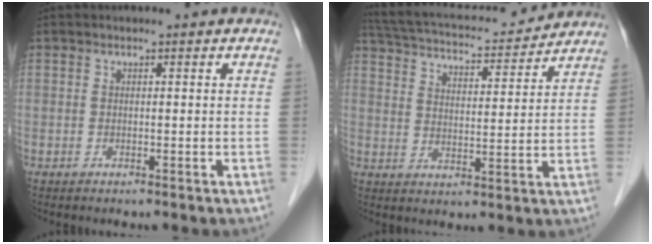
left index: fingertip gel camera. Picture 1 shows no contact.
{"total": 16.0, "force": [14.8, 3.0, 5.6], "torque": [-0.102, 0.031, 0.225]}